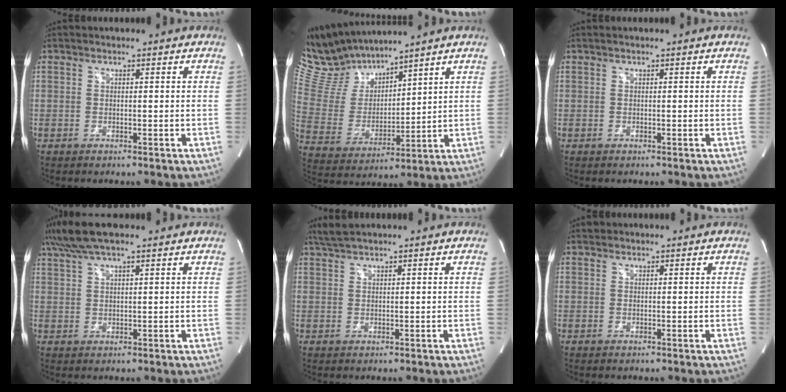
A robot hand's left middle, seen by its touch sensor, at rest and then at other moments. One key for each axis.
{"total": 11.3, "fx": 10.9, "fy": 2.0, "fz": 2.3, "tx": -0.072, "ty": 0.010, "tz": 0.235}
{"total": 0.0}
{"total": 8.2, "fx": 6.2, "fy": 1.4, "fz": 5.1, "tx": -0.103, "ty": 0.041, "tz": 0.113}
{"total": 2.9, "fx": 2.6, "fy": 0.0, "fz": 1.3, "tx": -0.031, "ty": 0.015, "tz": 0.053}
{"total": 0.6, "fx": 0.5, "fy": 0.3, "fz": 0.0, "tx": -0.003, "ty": 0.004, "tz": 0.008}